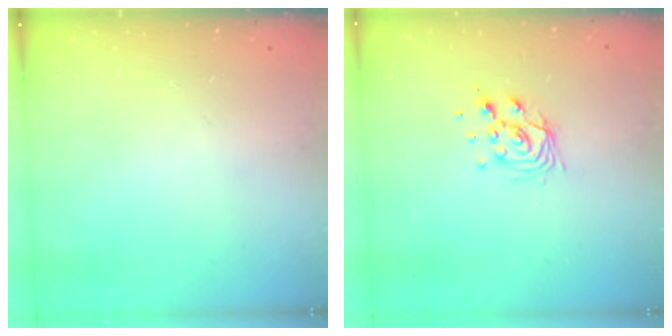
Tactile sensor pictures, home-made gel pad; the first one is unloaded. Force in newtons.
{"total": 8.9, "press": 8.9, "slide": 1.0}